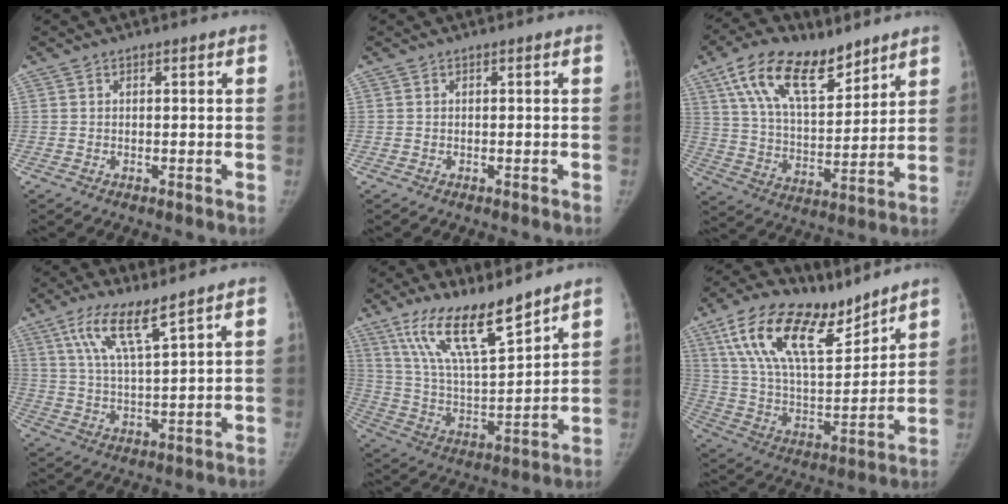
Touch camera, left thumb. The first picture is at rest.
{"total": 0.0}
{"total": 18.3, "force": [11.3, 8.6, 11.6], "torque": [-0.169, -0.042, 0.207]}
{"total": 8.9, "force": [5.5, 1.6, 6.9], "torque": [-0.133, -0.024, 0.111]}
{"total": 16.0, "force": [11.5, 3.9, 10.5], "torque": [-0.170, -0.064, 0.224]}
{"total": 20.6, "force": [13.4, 8.8, 13.0], "torque": [-0.201, -0.051, 0.250]}